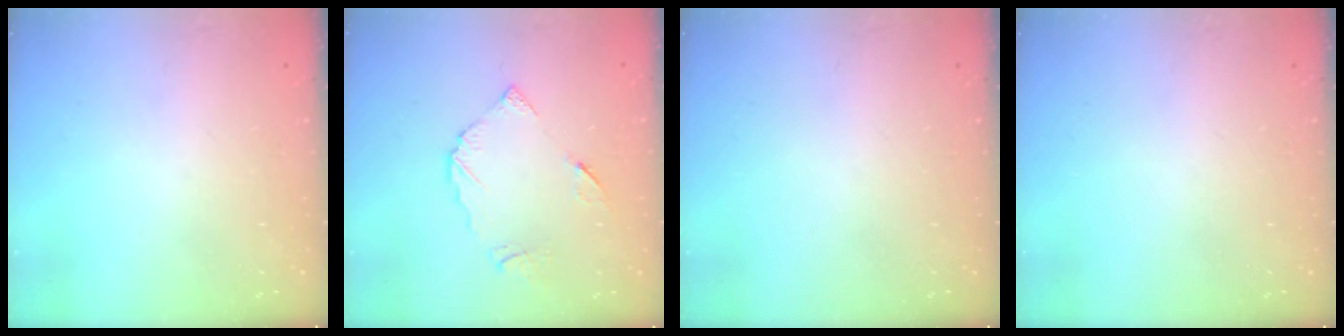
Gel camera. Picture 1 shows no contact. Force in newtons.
{"total": 7.7, "press": 7.7, "slide": 0.5}
{"total": 0.0}
{"total": 0.0}